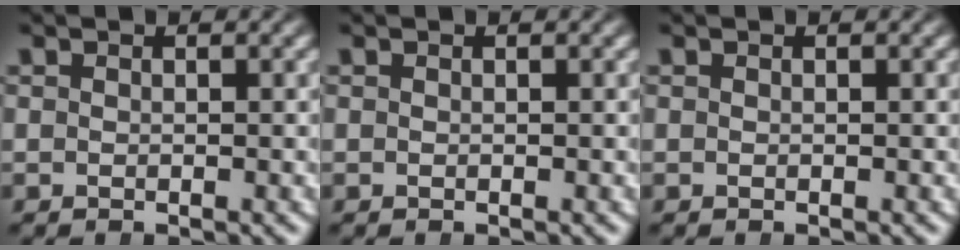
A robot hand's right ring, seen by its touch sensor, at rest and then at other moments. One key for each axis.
{"total": 0.0}
{"total": 0.0}